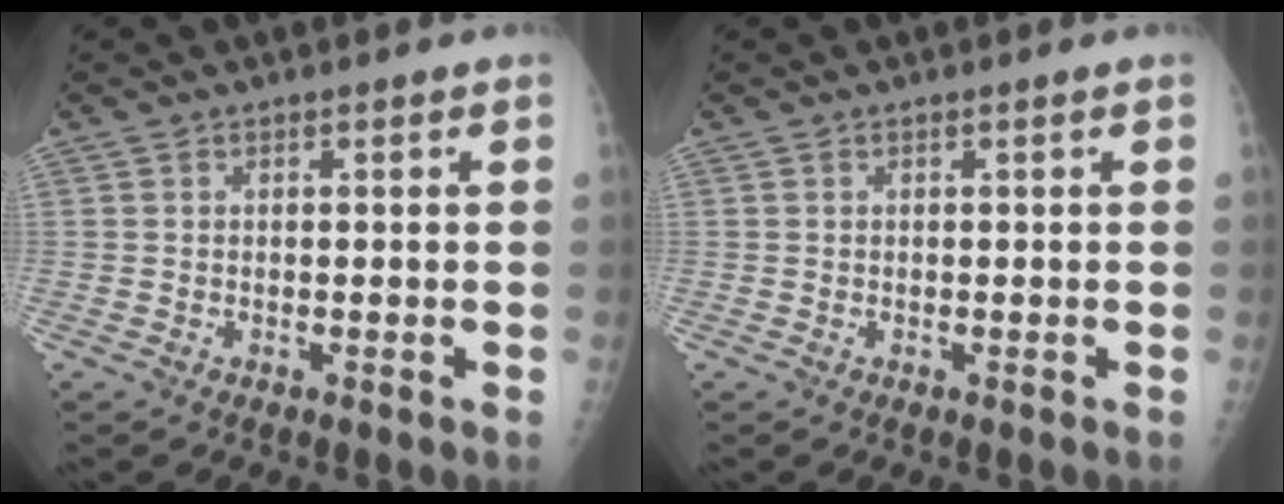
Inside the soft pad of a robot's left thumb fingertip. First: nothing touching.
{"total": 0.0}